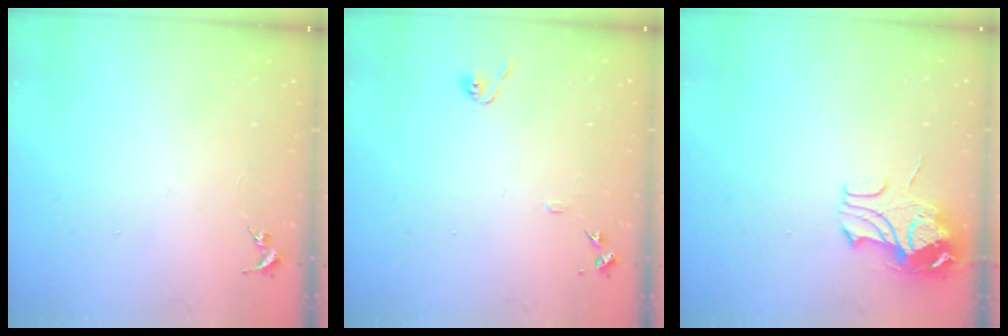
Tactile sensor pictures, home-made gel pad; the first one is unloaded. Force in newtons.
{"total": 7.9, "press": 7.9, "slide": 0.8}
{"total": 9.6, "press": 9.5, "slide": 1.1}